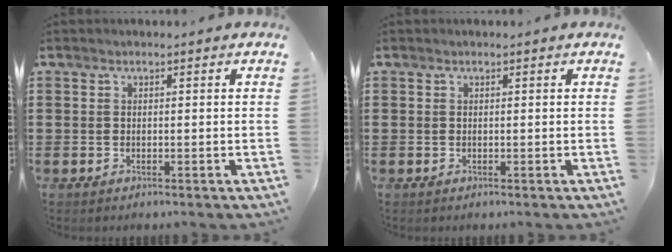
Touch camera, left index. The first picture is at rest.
{"total": 0.0}